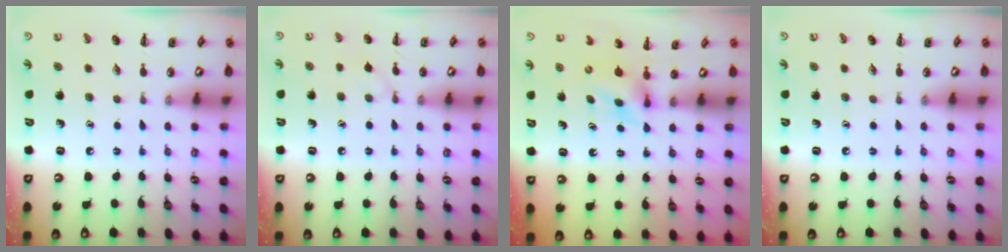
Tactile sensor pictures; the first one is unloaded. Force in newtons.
{"total": 5.1, "press": 4.7, "slide": 2.0}
{"total": 3.5, "press": 3.3, "slide": 1.2}
{"total": 0.0}